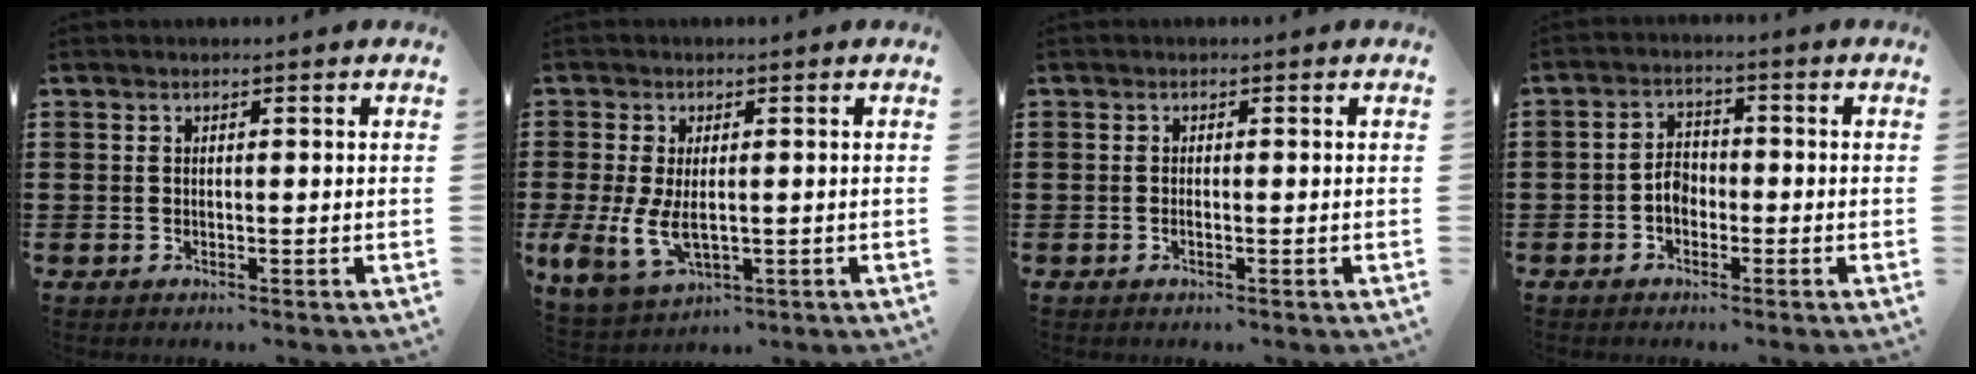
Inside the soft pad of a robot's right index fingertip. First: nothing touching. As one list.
[{"total": 6.8, "force": [-0.2, 4.0, 5.5], "torque": [-0.136, -0.006, -0.003]}, {"total": 0.5, "force": [-0.3, 0.1, 0.4], "torque": [-0.008, -0.003, -0.004]}, {"total": 3.1, "force": [-1.2, 2.2, 1.9], "torque": [-0.046, 0.004, -0.027]}]